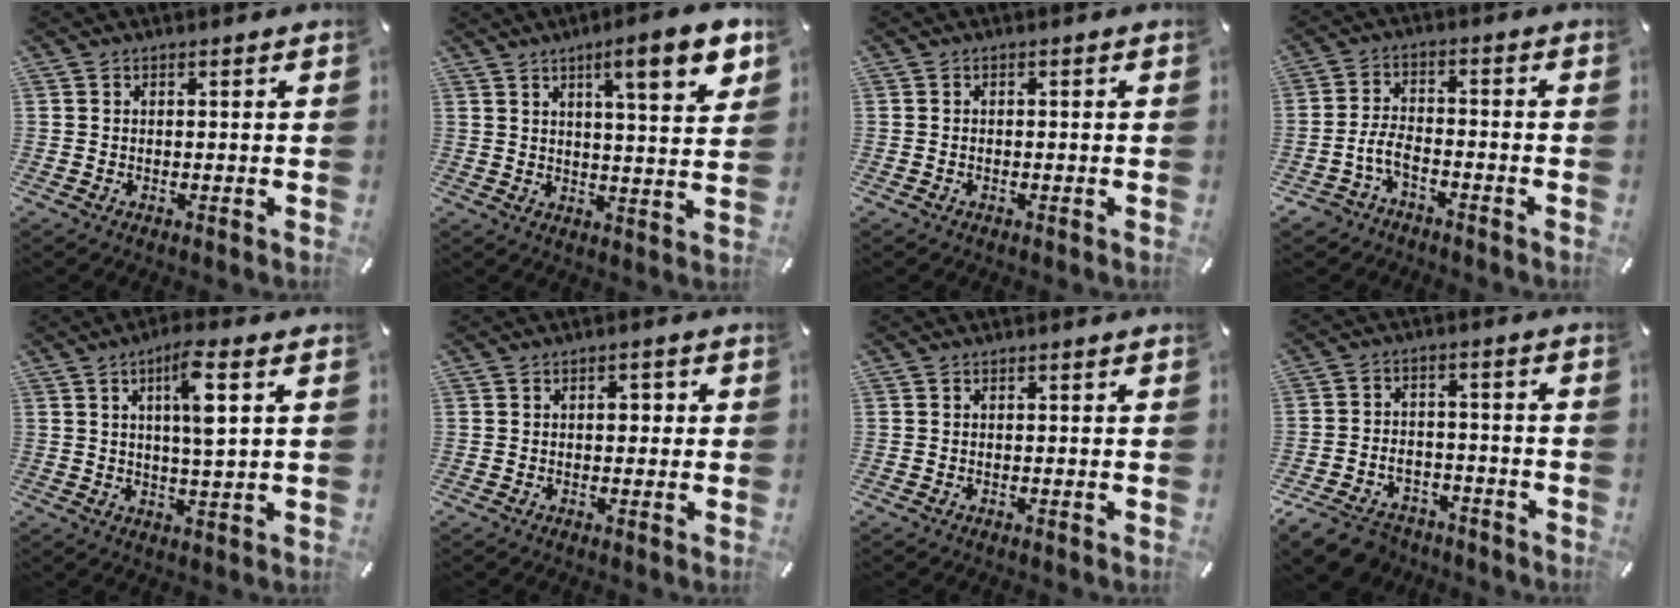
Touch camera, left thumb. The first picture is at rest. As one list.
[{"total": 11.4, "force": [6.2, 1.9, 9.4], "torque": [-0.134, -0.030, 0.093]}, {"total": 0.6, "force": [-0.5, 0.4, 0.2], "torque": [-0.007, -0.001, -0.009]}, {"total": 6.1, "force": [-3.5, 3.6, 3.5], "torque": [-0.085, 0.013, -0.069]}, {"total": 7.9, "force": [2.6, 1.3, 7.3], "torque": [-0.133, -0.006, 0.037]}, {"total": 2.4, "force": [0.1, 1.7, 1.7], "torque": [-0.012, -0.001, -0.007]}, {"total": 0.0}, {"total": 8.1, "force": [-5.7, 5.0, 2.7], "torque": [-0.056, 0.030, -0.105]}]